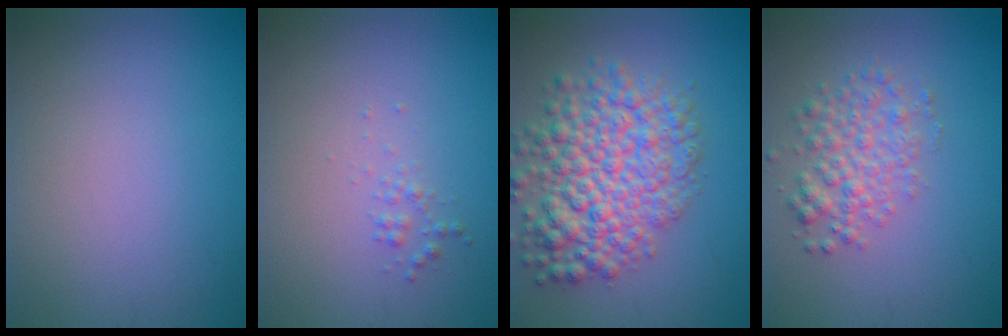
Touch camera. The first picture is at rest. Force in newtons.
{"total": 0.7, "press": 0.7, "slide": 0.0}
{"total": 7.8, "press": 7.8, "slide": 0.3}
{"total": 3.3, "press": 3.3, "slide": 0.1}